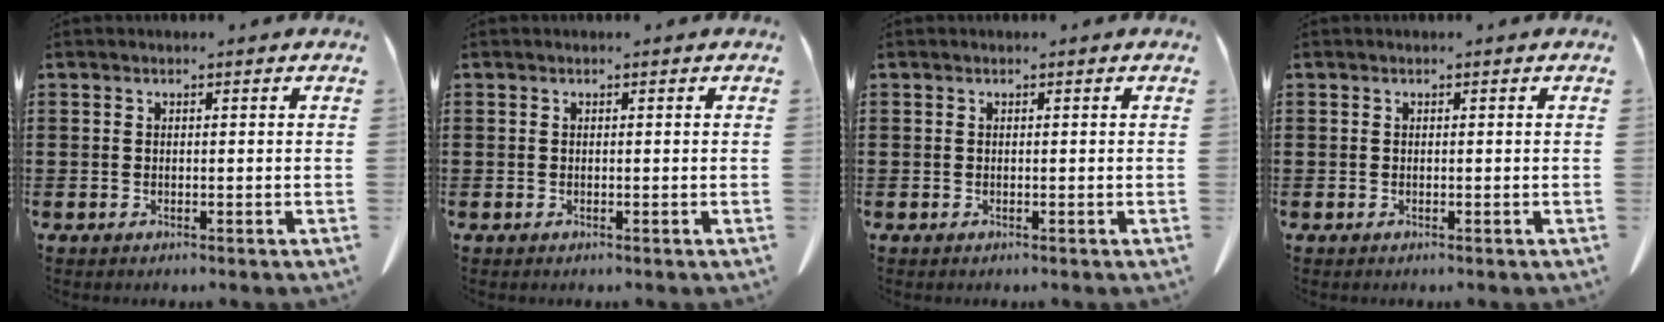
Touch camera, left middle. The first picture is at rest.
{"total": 0.0}
{"total": 0.0}
{"total": 0.0}